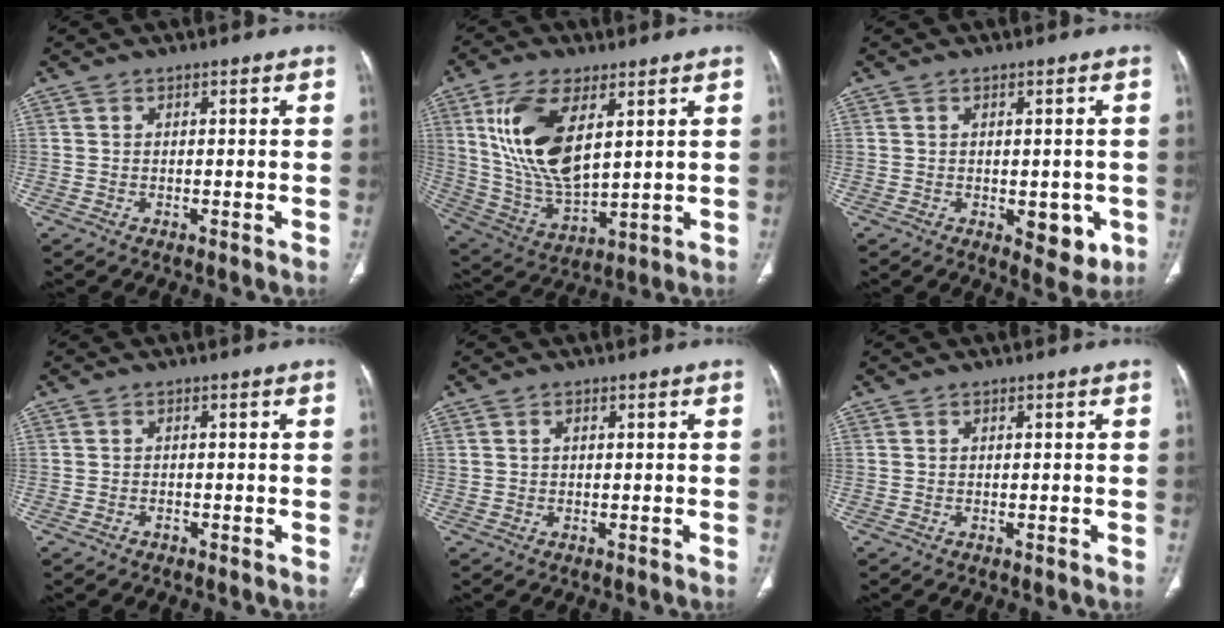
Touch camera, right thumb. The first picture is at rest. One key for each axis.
{"total": 17.0, "fx": 5.8, "fy": 8.2, "fz": 13.8, "tx": -0.264, "ty": -0.025, "tz": 0.122}
{"total": 6.3, "fx": -1.6, "fy": 3.4, "fz": 5.0, "tx": -0.035, "ty": -0.007, "tz": -0.011}
{"total": 0.6, "fx": -0.4, "fy": 0.4, "fz": 0.1, "tx": -0.001, "ty": 0.001, "tz": -0.010}
{"total": 0.7, "fx": 0.3, "fy": 0.5, "fz": 0.4, "tx": -0.005, "ty": 0.002, "tz": 0.006}
{"total": 0.0}